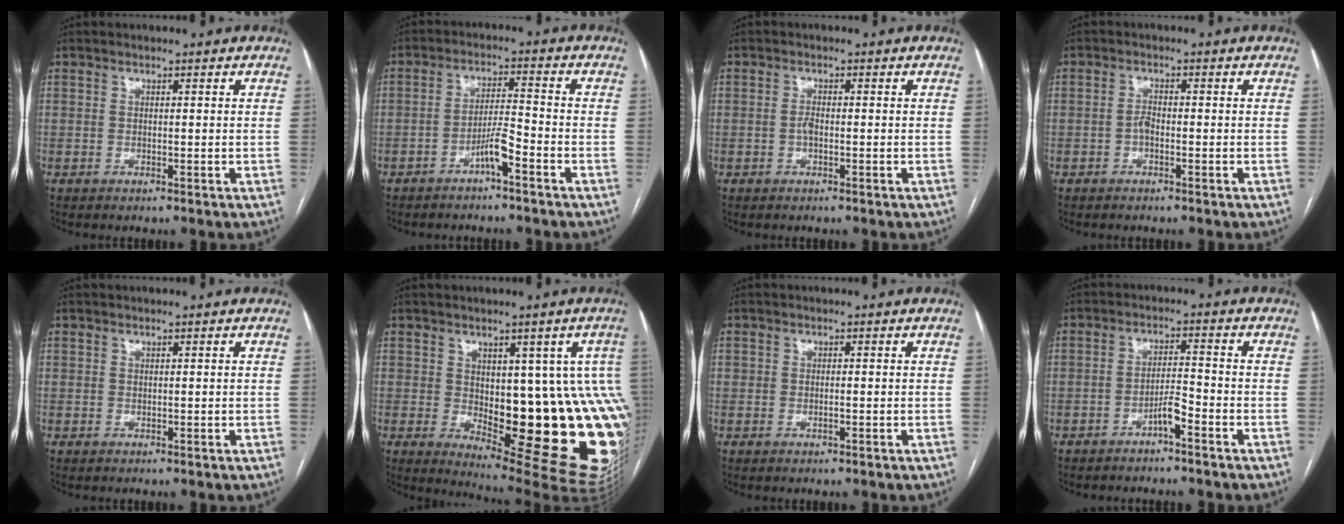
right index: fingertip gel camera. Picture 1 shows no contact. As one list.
[{"total": 4.5, "force": [-2.9, 0.2, 3.5], "torque": [-0.064, 0.009, -0.053]}, {"total": 1.3, "force": [-0.5, 0.5, 1.1], "torque": [-0.022, 0.003, -0.010]}, {"total": 1.5, "force": [-0.7, 0.6, 1.2], "torque": [-0.020, 0.004, -0.015]}, {"total": 0.0}, {"total": 19.9, "force": [-1.4, 6.8, 18.6], "torque": [-0.135, 0.010, 0.005]}, {"total": 0.8, "force": [-0.2, 0.4, 0.7], "torque": [-0.012, 0.000, -0.004]}, {"total": 3.4, "force": [-2.4, 0.3, 2.5], "torque": [-0.041, 0.005, -0.043]}]